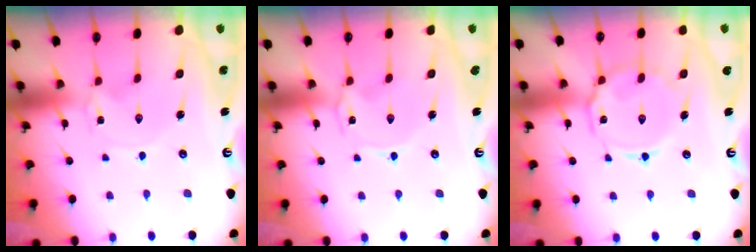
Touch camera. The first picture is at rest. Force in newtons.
{"total": 0.9, "press": 0.8, "slide": 0.2}
{"total": 10.7, "press": 10.7, "slide": 0.8}